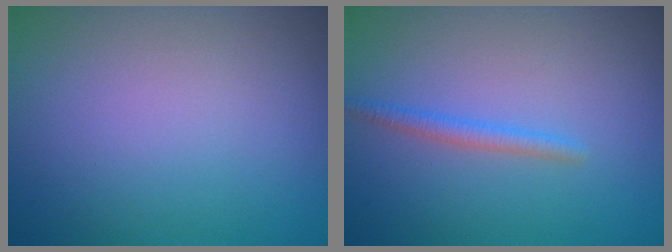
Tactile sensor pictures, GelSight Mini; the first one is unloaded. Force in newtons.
{"total": 1.4, "press": 1.4, "slide": 0.0}